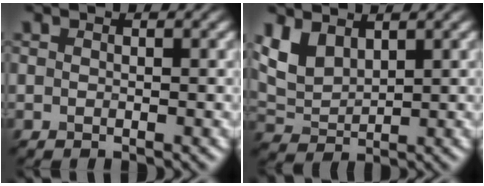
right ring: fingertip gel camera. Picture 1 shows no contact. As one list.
[{"total": 2.2, "force": [1.8, 1.1, 0.9], "torque": [-0.050, 0.002, 0.066]}]